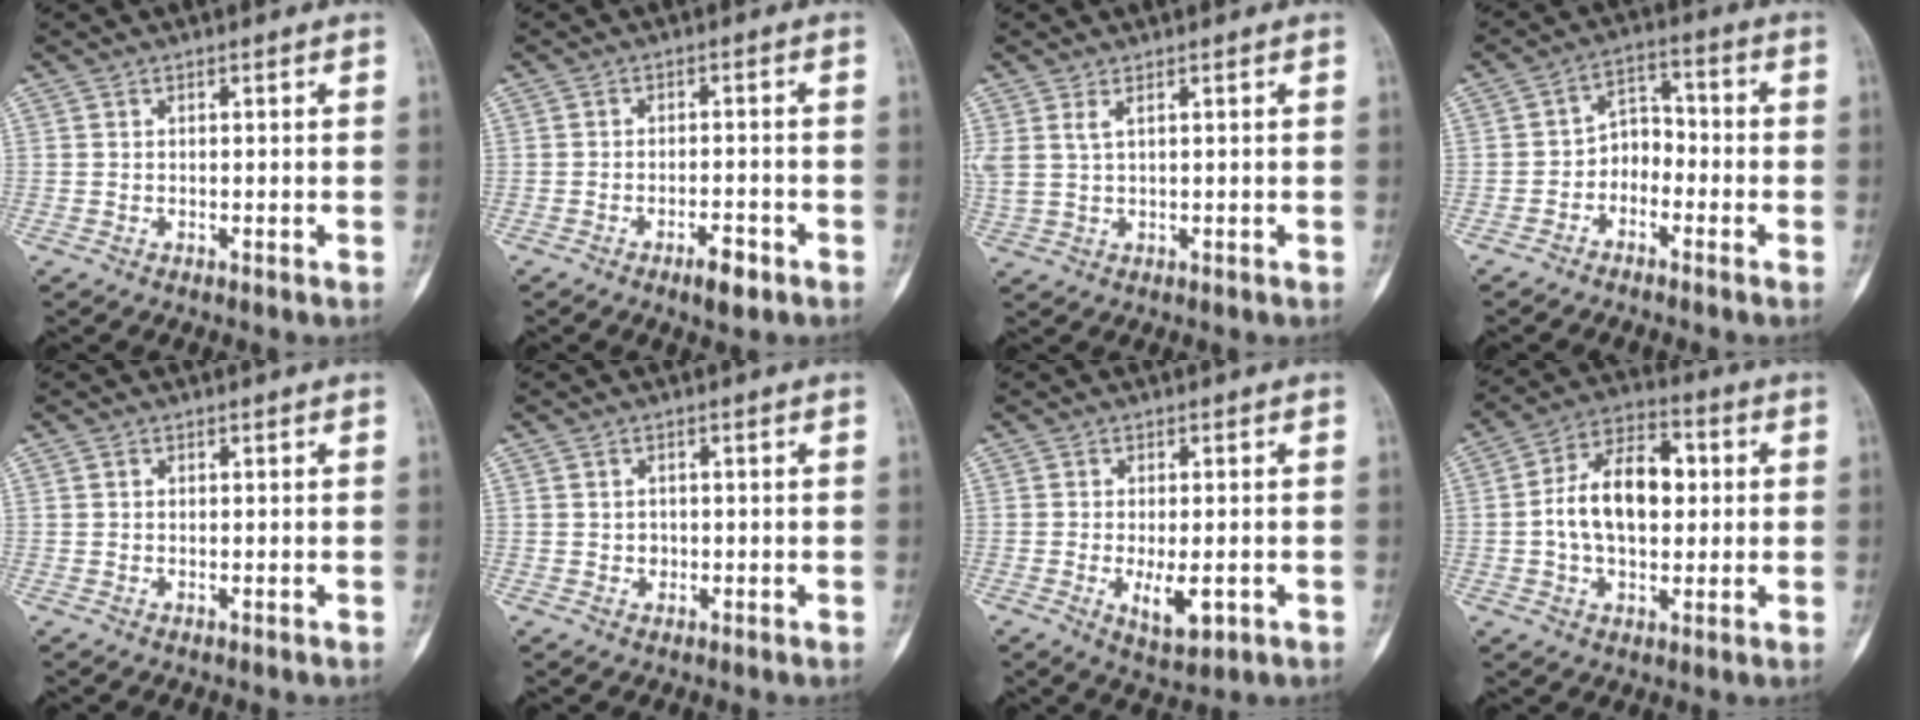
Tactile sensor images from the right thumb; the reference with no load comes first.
{"total": 4.1, "force": [-2.5, 1.4, 2.9], "torque": [-0.043, 0.012, -0.037]}
{"total": 3.2, "force": [1.5, 1.1, 2.6], "torque": [-0.069, 0.005, 0.040]}
{"total": 5.6, "force": [-2.5, 4.1, 2.9], "torque": [-0.022, 0.039, -0.058]}
{"total": 0.0}
{"total": 1.6, "force": [-0.1, 1.5, 0.6], "torque": [0.000, 0.004, 0.000]}
{"total": 6.1, "force": [-1.7, 2.6, 5.3], "torque": [-0.083, -0.010, -0.018]}
{"total": 14.1, "force": [0.7, 8.7, 11.1], "torque": [-0.171, 0.025, 0.005]}